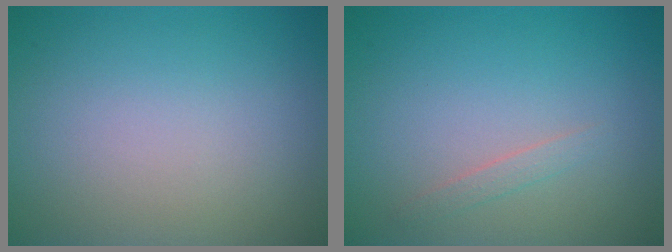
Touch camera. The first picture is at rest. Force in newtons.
{"total": 0.9, "press": 0.9, "slide": 0.0}